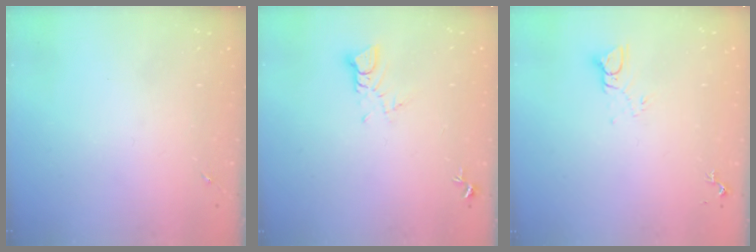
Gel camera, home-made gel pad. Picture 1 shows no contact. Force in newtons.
{"total": 4.0, "press": 3.9, "slide": 0.3}
{"total": 4.4, "press": 4.4, "slide": 0.3}